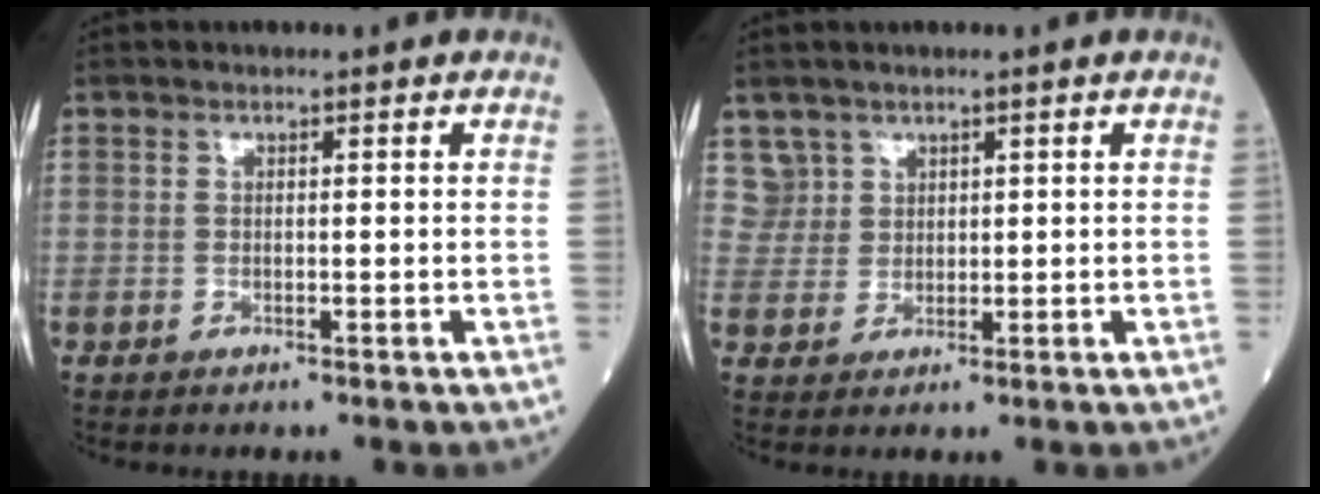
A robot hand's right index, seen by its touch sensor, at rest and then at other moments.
{"total": 3.0, "force": [2.0, 2.1, -0.7], "torque": [0.024, 0.008, 0.037]}